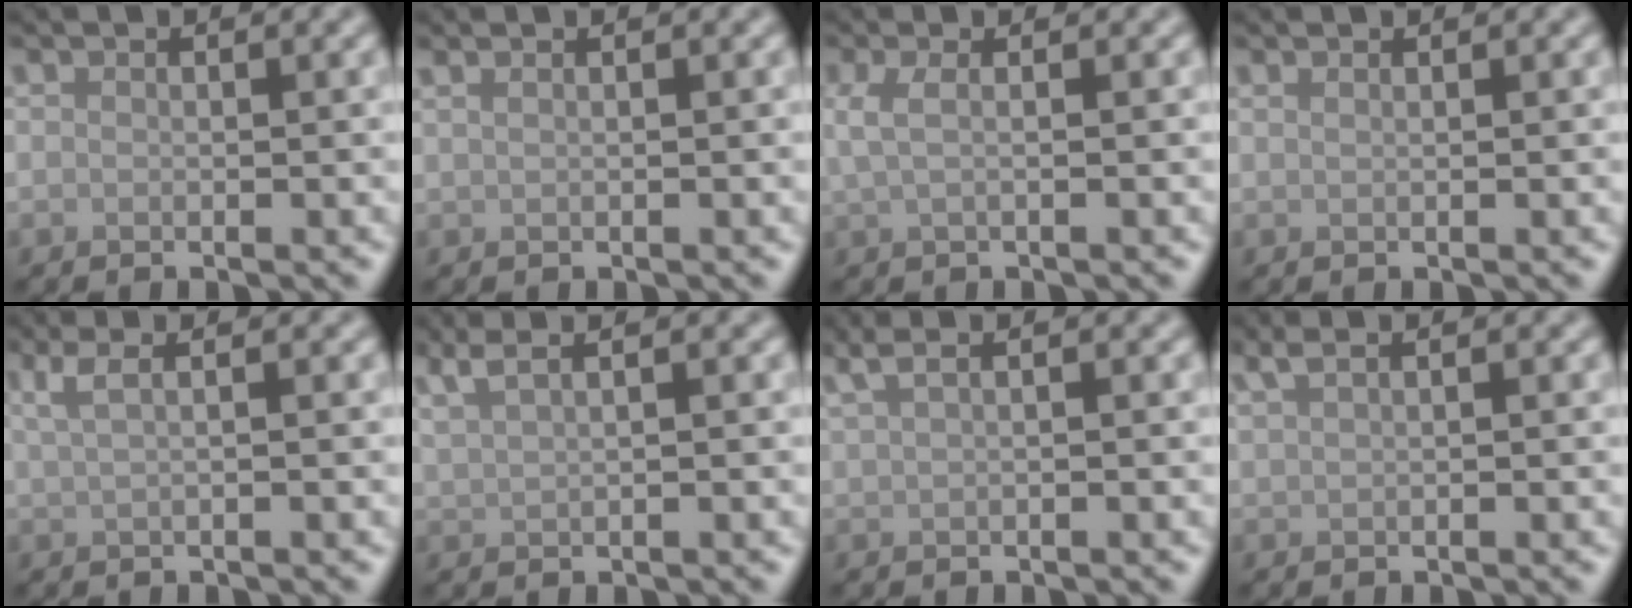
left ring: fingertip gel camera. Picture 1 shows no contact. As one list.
[{"total": 1.4, "force": [0.8, 0.6, 0.9], "torque": [-0.012, -0.004, 0.006]}, {"total": 1.8, "force": [0.3, 0.6, 1.7], "torque": [-0.034, 0.004, 0.004]}, {"total": 1.0, "force": [0.8, 0.4, 0.5], "torque": [-0.003, -0.003, 0.004]}, {"total": 3.0, "force": [1.5, 1.2, 2.3], "torque": [-0.033, 0.007, 0.008]}, {"total": 4.0, "force": [2.7, 1.5, 2.5], "torque": [-0.038, 0.023, 0.023]}, {"total": 3.3, "force": [2.0, 1.4, 2.3], "torque": [-0.031, 0.016, 0.014]}, {"total": 2.1, "force": [1.4, 0.7, 1.4], "torque": [-0.022, 0.005, 0.022]}]